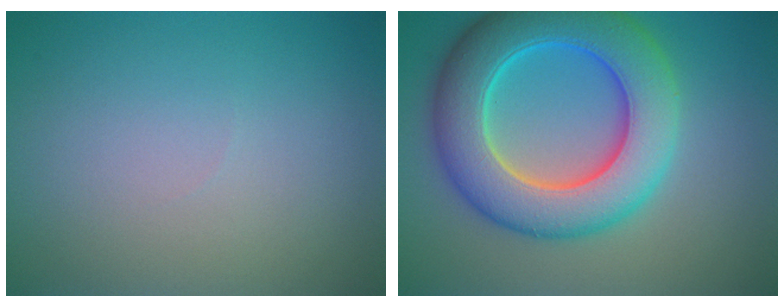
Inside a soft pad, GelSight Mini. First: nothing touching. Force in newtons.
{"total": 10.4, "press": 10.3, "slide": 0.4}